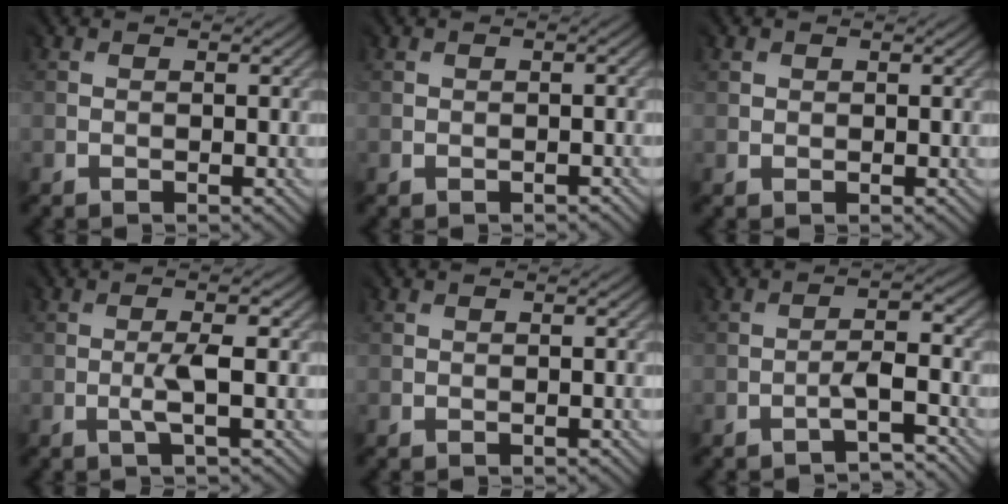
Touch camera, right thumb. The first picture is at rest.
{"total": 1.6, "force": [-0.4, -0.7, -1.3], "torque": [0.024, 0.003, -0.005]}
{"total": 1.2, "force": [0.8, 0.8, -0.2], "torque": [0.009, -0.002, 0.017]}
{"total": 1.5, "force": [-0.6, -0.6, 1.2], "torque": [-0.026, 0.003, -0.015]}
{"total": 0.7, "force": [0.0, -0.2, -0.7], "torque": [0.015, 0.000, 0.001]}
{"total": 2.2, "force": [-2.1, -0.5, 0.0], "torque": [-0.002, 0.011, -0.043]}